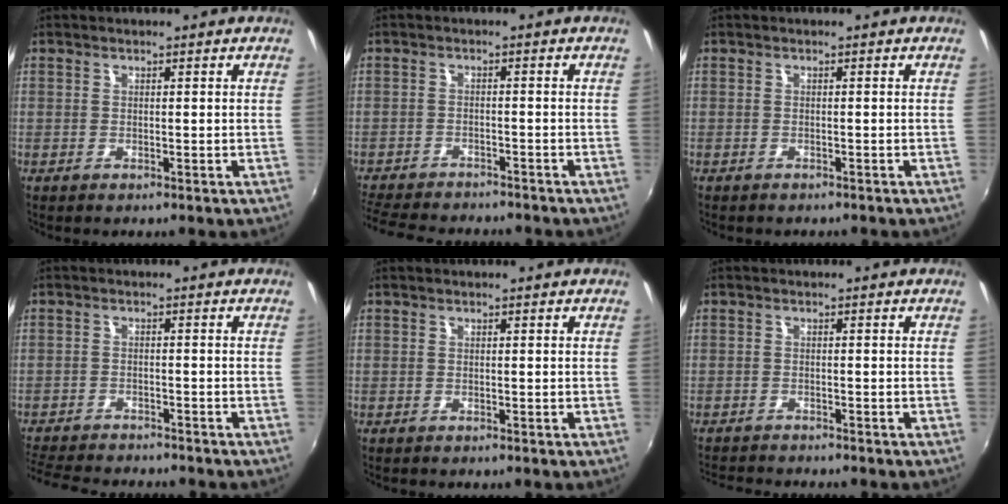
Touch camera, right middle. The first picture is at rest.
{"total": 11.8, "force": [-10.6, 3.1, 4.2], "torque": [-0.110, -0.014, -0.168]}
{"total": 1.2, "force": [-1.1, 0.4, 0.3], "torque": [-0.010, -0.004, -0.014]}
{"total": 10.7, "force": [-9.7, 2.3, 3.6], "torque": [-0.099, -0.014, -0.157]}
{"total": 0.0}
{"total": 5.0, "force": [-4.8, 0.4, 1.3], "torque": [-0.038, -0.014, -0.082]}